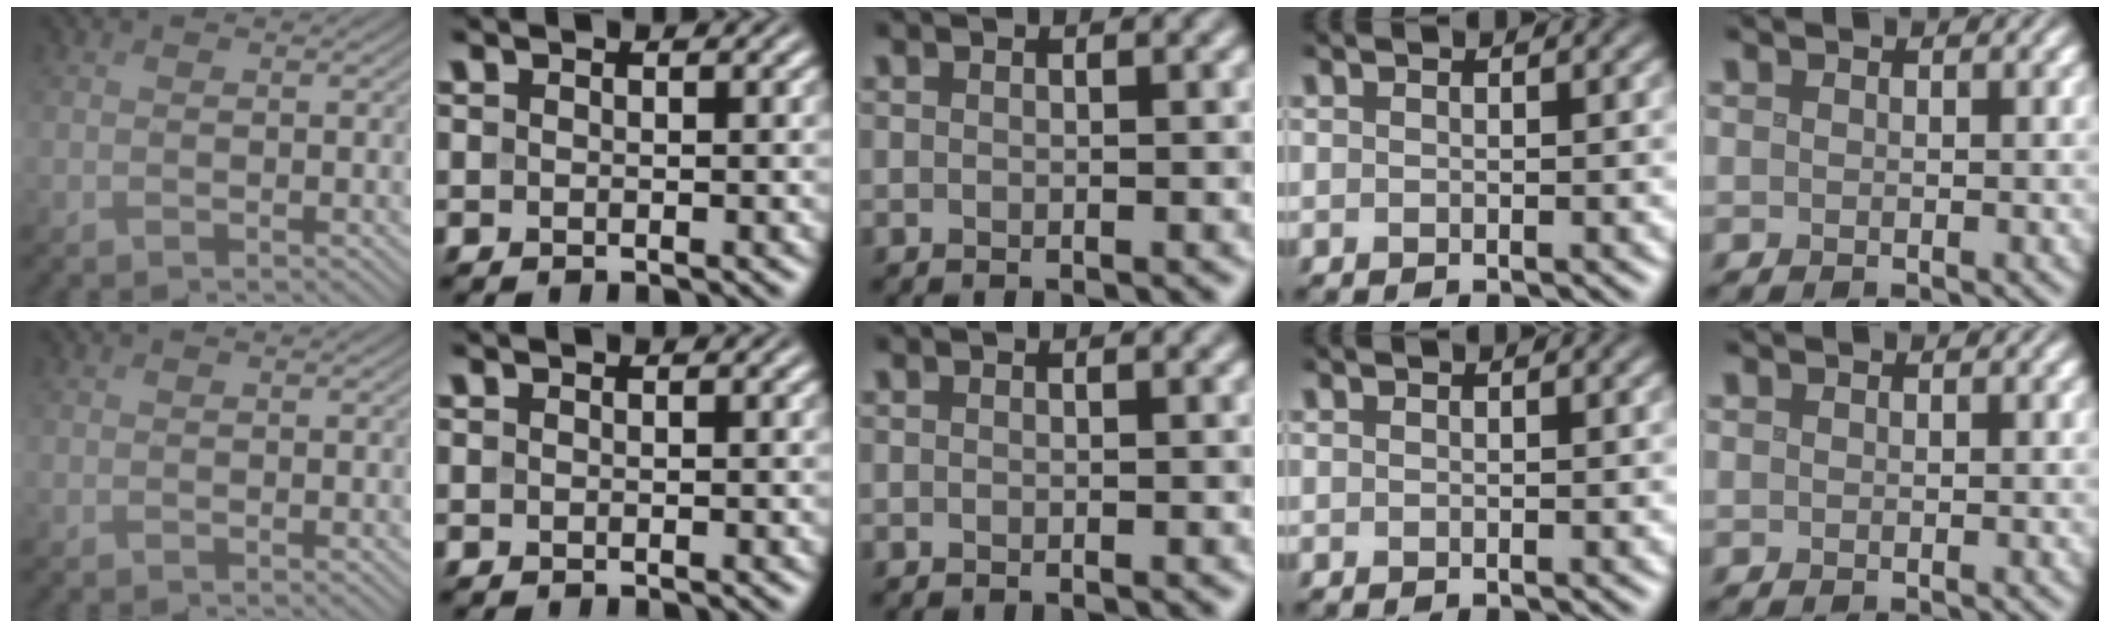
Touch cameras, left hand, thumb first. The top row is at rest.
{}